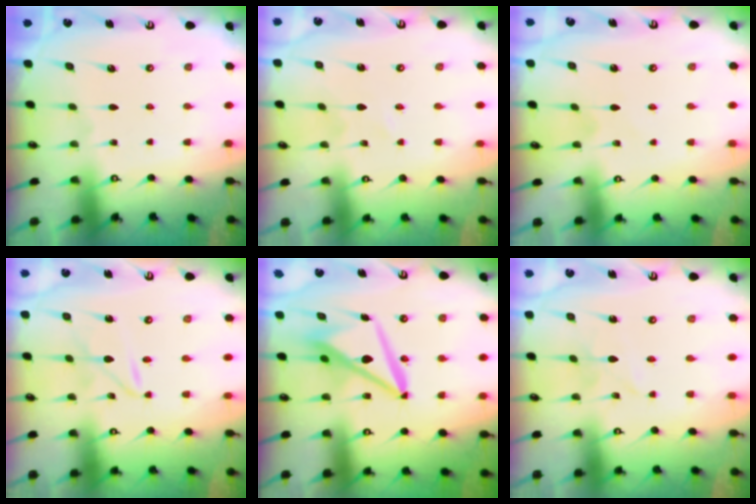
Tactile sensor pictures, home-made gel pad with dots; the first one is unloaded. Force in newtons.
{"total": 0.0}
{"total": 2.2, "press": 2.2, "slide": 0.3}
{"total": 2.9, "press": 2.9, "slide": 0.3}
{"total": 9.7, "press": 9.5, "slide": 1.7}
{"total": 2.4, "press": 2.3, "slide": 0.3}